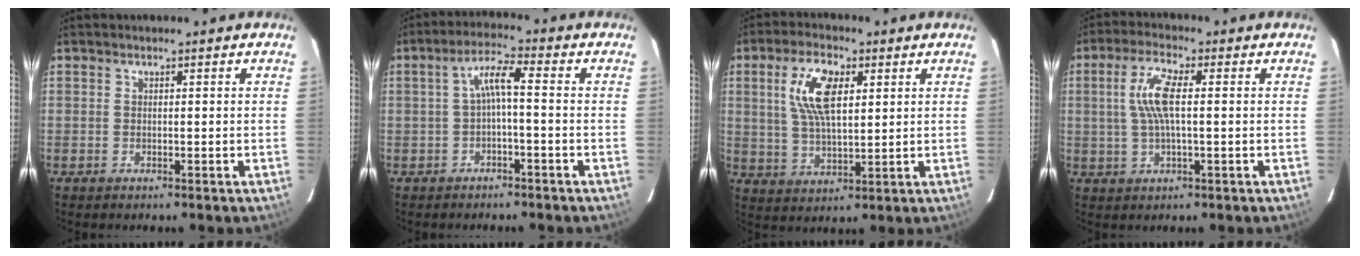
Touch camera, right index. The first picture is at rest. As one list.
[{"total": 4.3, "force": [-1.0, 0.5, 4.2], "torque": [-0.090, 0.012, -0.017]}, {"total": 9.9, "force": [3.2, 4.4, 8.3], "torque": [-0.164, 0.011, 0.064]}, {"total": 7.4, "force": [0.7, 1.9, 7.1], "torque": [-0.143, 0.008, 0.017]}]